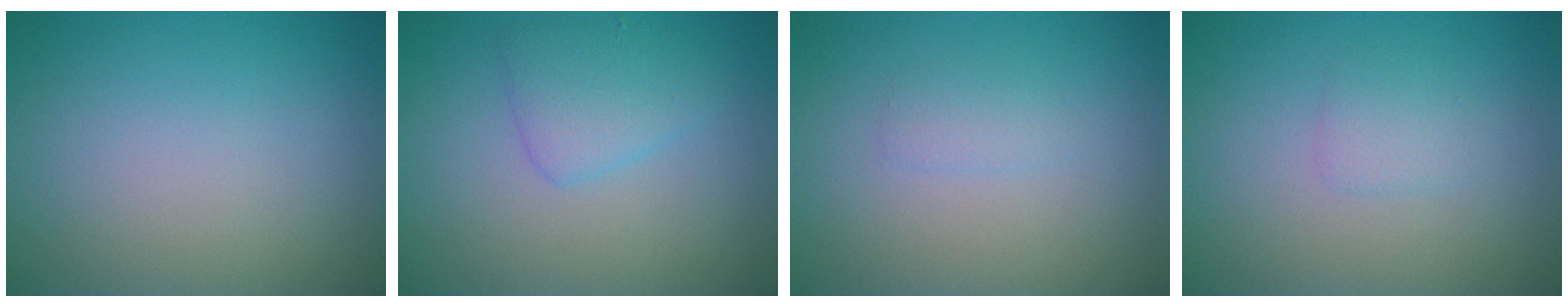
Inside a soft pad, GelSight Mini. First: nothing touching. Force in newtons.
{"total": 2.5, "press": 2.5, "slide": 0.1}
{"total": 1.0, "press": 1.0, "slide": 0.1}
{"total": 1.3, "press": 1.2, "slide": 0.0}